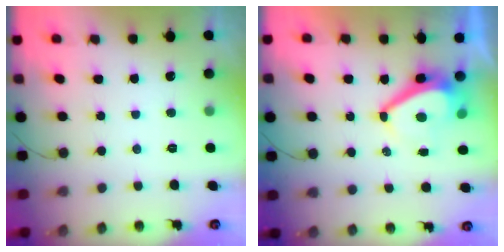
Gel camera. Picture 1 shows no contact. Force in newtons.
{"total": 7.2, "press": 7.1, "slide": 0.6}